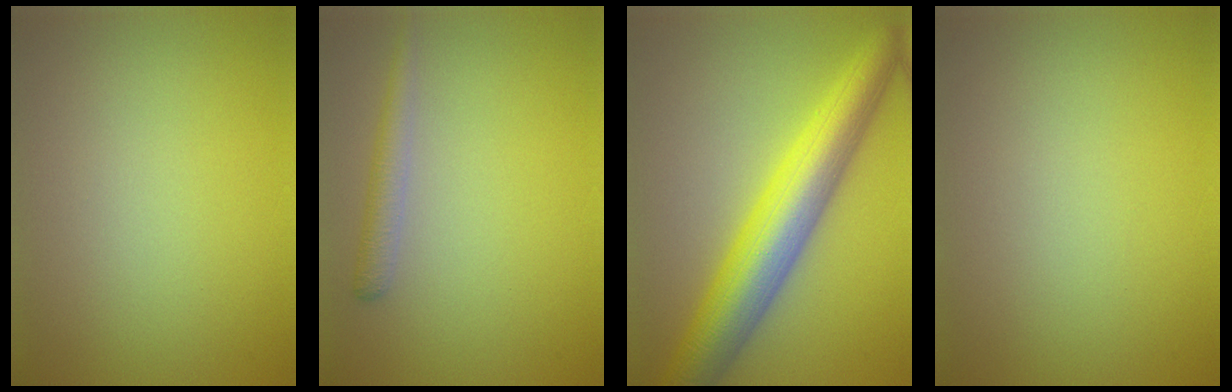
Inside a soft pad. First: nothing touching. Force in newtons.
{"total": 1.9, "press": 1.9, "slide": 0.1}
{"total": 8.4, "press": 8.4, "slide": 0.1}
{"total": 0.0}